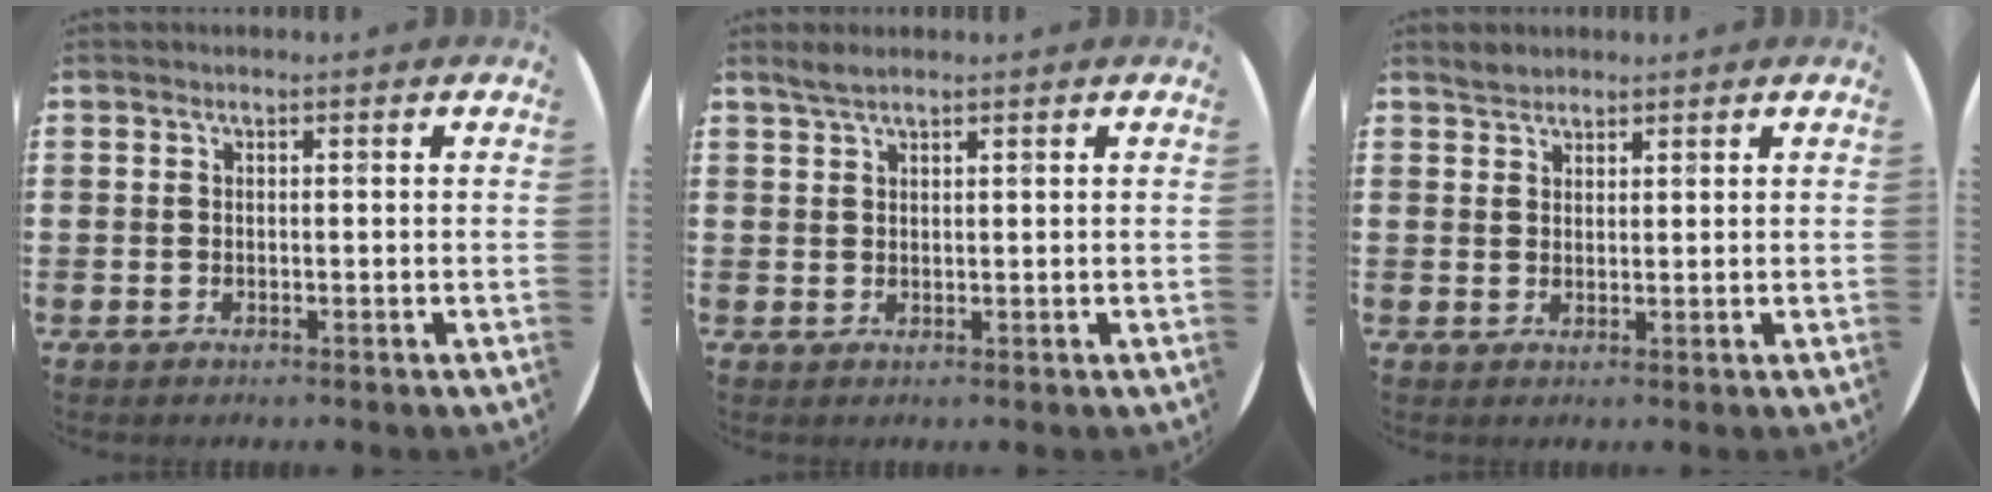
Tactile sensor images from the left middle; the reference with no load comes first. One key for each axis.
{"total": 1.8, "fx": 1.6, "fy": 0.3, "fz": 0.9, "tx": -0.018, "ty": 0.003, "tz": 0.029}
{"total": 1.9, "fx": 1.8, "fy": 0.6, "fz": -0.1, "tx": 0.007, "ty": 0.000, "tz": 0.034}